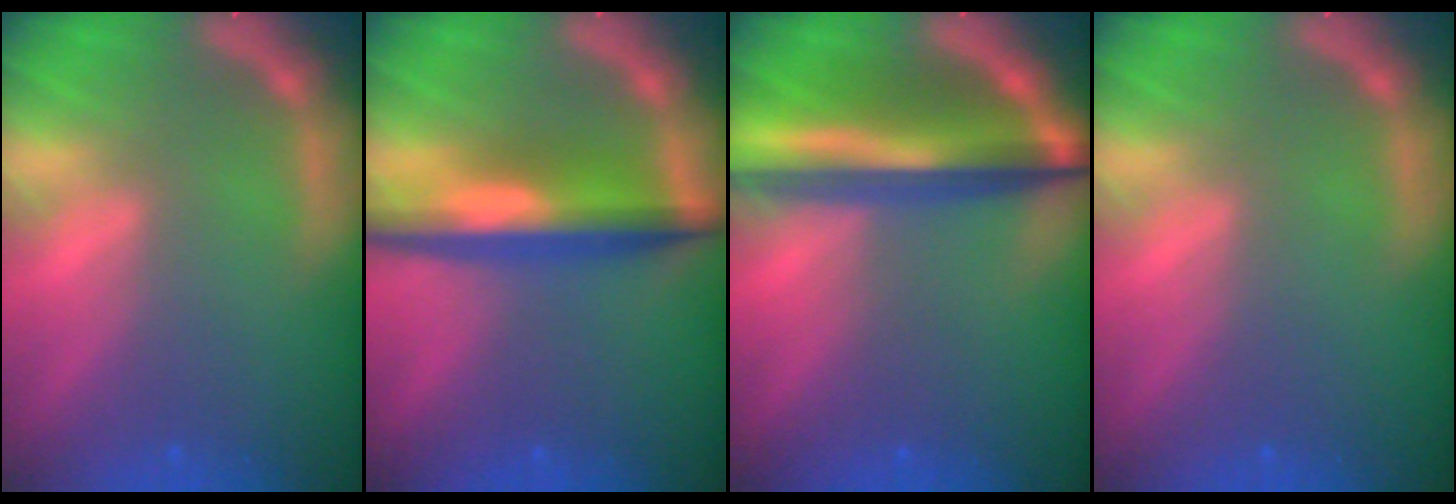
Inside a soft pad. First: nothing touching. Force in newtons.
{"total": 6.5}
{"total": 10.0}
{"total": 0.0}